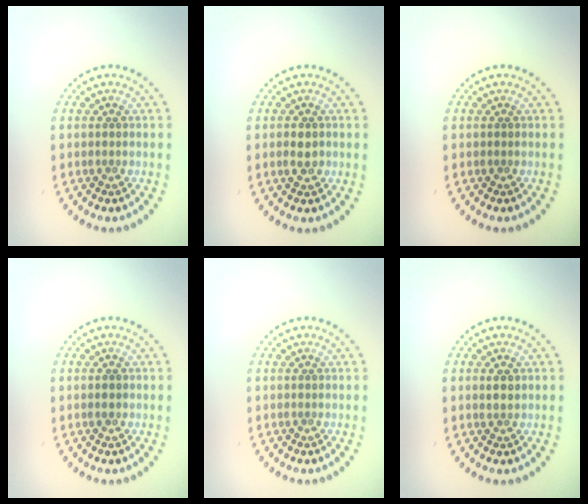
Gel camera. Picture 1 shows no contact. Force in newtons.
{"total": 1.4, "press": 1.4, "slide": 0.2}
{"total": 0.0}
{"total": 0.9, "press": 0.9, "slide": 0.1}
{"total": 0.0}
{"total": 1.0, "press": 0.9, "slide": 0.5}